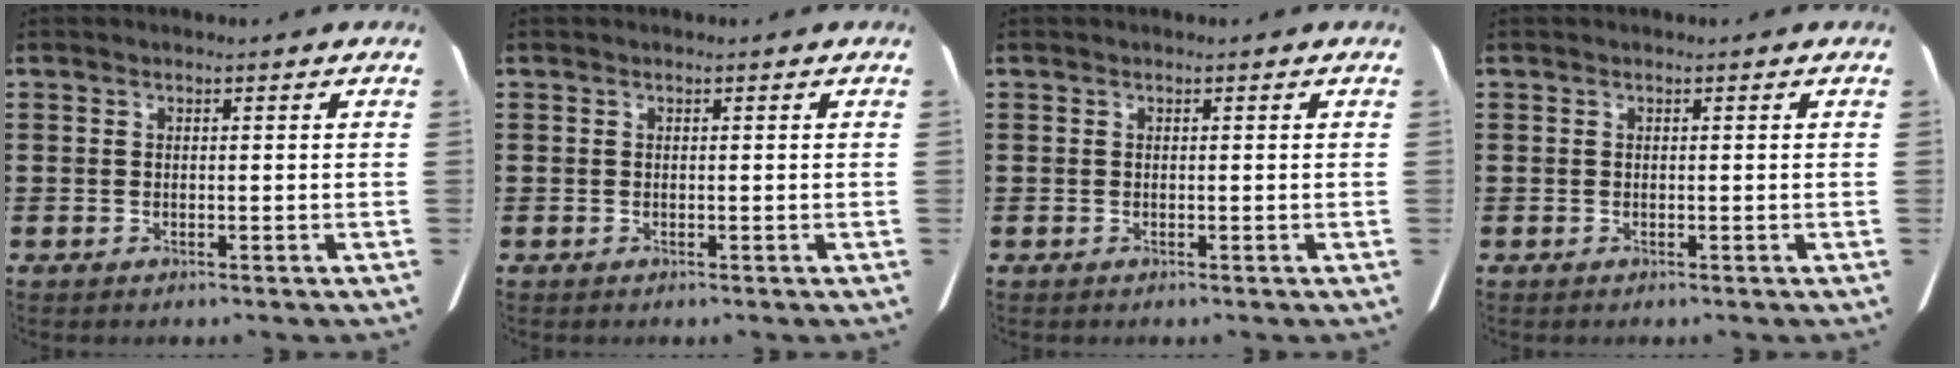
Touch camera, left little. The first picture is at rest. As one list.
[{"total": 0.0}, {"total": 0.0}, {"total": 0.0}]